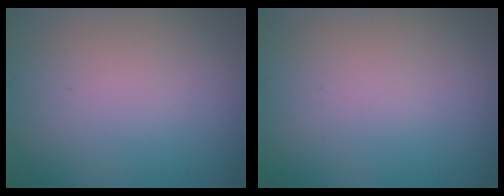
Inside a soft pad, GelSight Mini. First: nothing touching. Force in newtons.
{"total": 0.0}